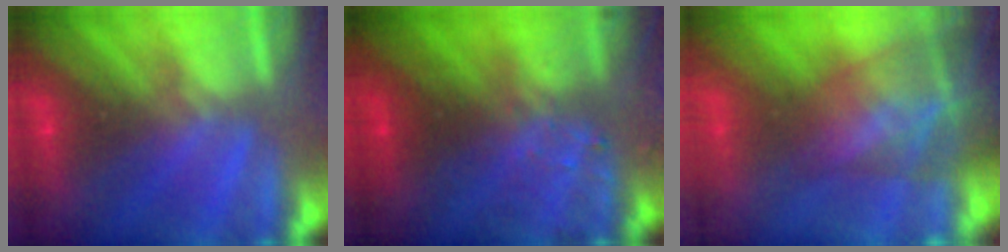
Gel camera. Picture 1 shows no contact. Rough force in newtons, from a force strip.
{"total": 7.8}
{"total": 8.8}